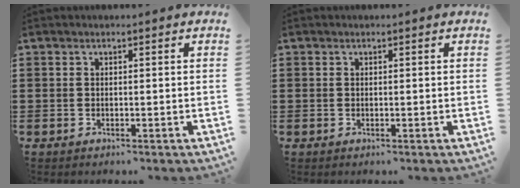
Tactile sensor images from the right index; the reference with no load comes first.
{"total": 0.0}